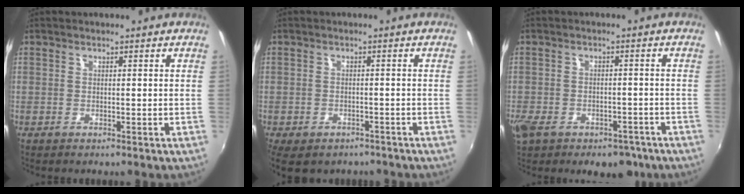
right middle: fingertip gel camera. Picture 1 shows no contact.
{"total": 6.6, "force": [-4.5, 3.5, 3.2], "torque": [-0.072, -0.025, -0.059]}
{"total": 11.4, "force": [-6.9, 7.1, 5.6], "torque": [-0.137, -0.008, -0.090]}